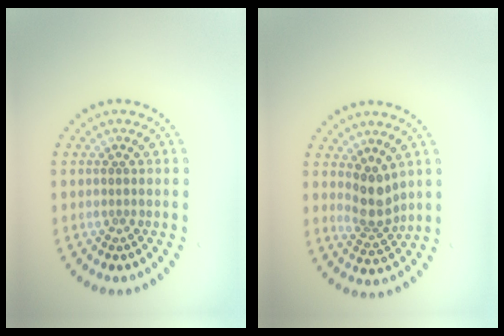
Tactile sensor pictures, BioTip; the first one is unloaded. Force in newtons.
{"total": 2.9, "press": 2.3, "slide": 1.7}